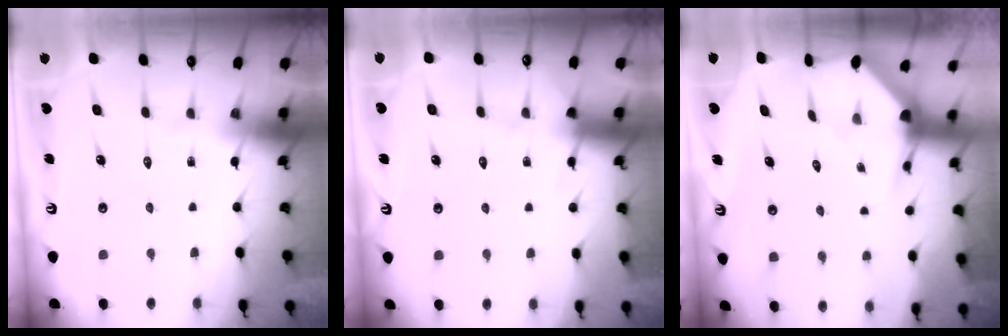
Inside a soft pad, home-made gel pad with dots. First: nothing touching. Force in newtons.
{"total": 4.0, "press": 4.0, "slide": 0.6}
{"total": 3.1, "press": 3.1, "slide": 0.3}